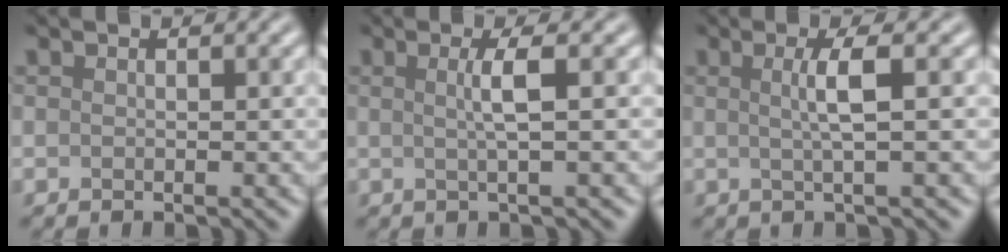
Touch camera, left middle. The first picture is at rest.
{"total": 2.5, "force": [0.2, 0.5, 2.4], "torque": [-0.043, 0.004, -0.001]}
{"total": 2.9, "force": [0.3, 0.6, 2.8], "torque": [-0.048, 0.003, 0.001]}